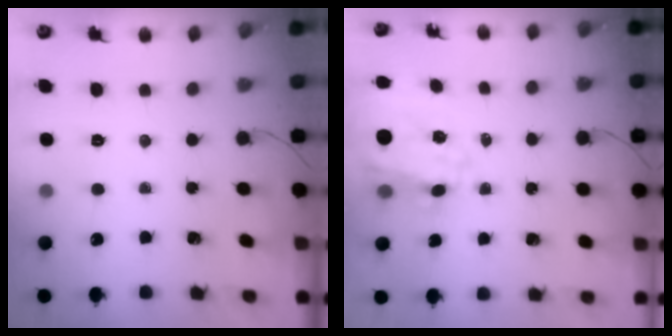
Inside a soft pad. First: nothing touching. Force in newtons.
{"total": 13.5, "press": 13.0, "slide": 3.4}